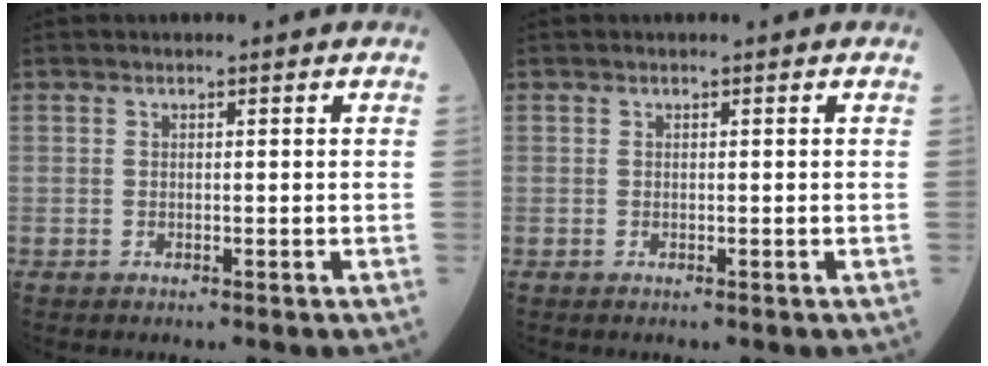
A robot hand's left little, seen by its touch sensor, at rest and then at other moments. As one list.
[{"total": 0.0}]